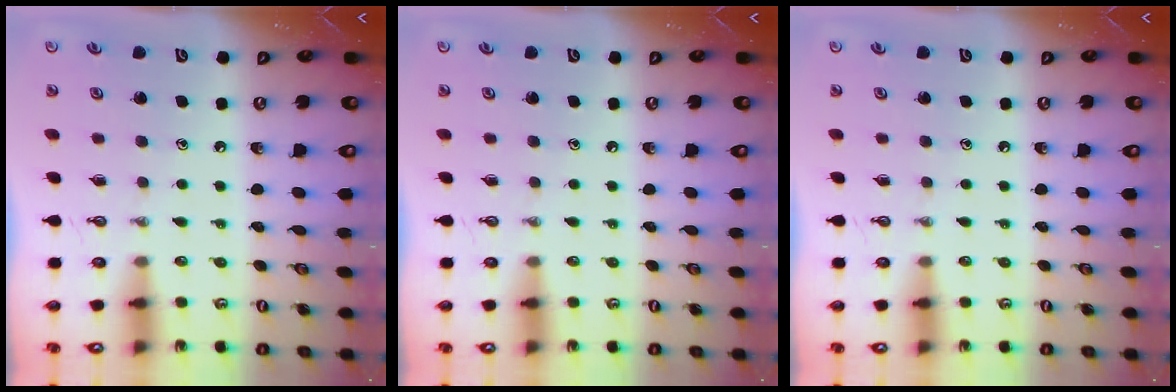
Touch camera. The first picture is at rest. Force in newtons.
{"total": 0.0}
{"total": 0.0}